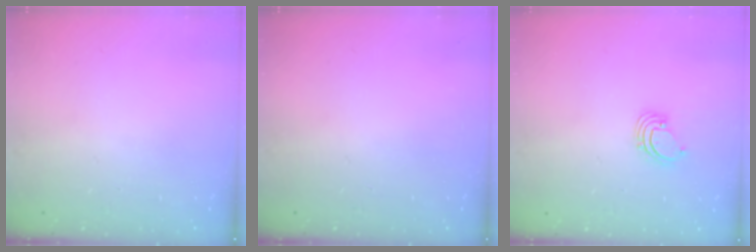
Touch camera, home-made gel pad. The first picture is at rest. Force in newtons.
{"total": 0.0}
{"total": 1.4, "press": 1.4, "slide": 0.1}